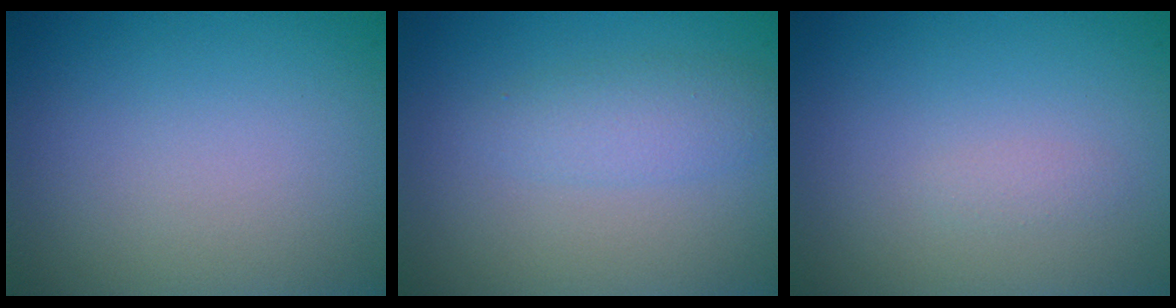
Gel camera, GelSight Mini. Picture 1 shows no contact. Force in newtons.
{"total": 2.3, "press": 2.3, "slide": 0.2}
{"total": 0.6, "press": 0.6, "slide": 0.1}